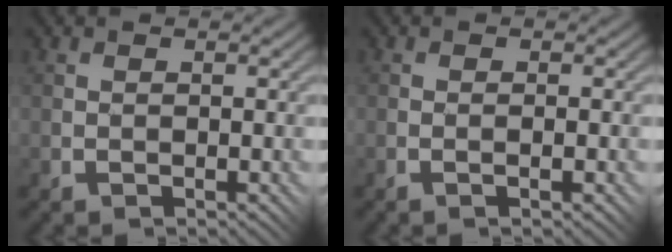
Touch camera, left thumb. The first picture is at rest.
{"total": 1.0, "force": [-0.4, -0.2, 0.9], "torque": [-0.012, 0.008, -0.005]}